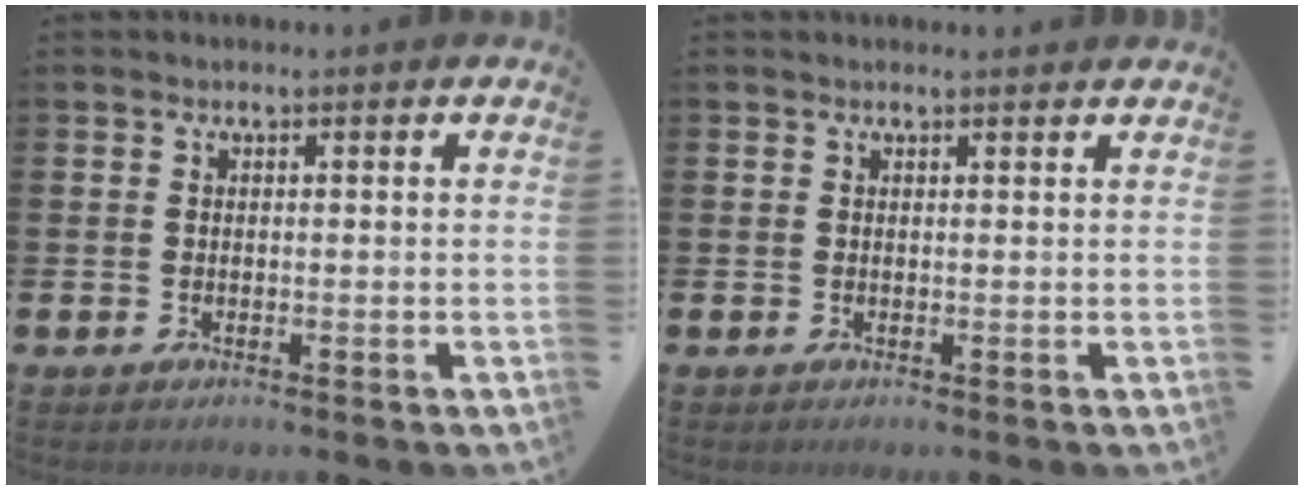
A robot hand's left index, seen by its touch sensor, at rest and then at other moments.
{"total": 0.6, "force": [0.6, 0.0, 0.2], "torque": [0.006, -0.004, 0.009]}